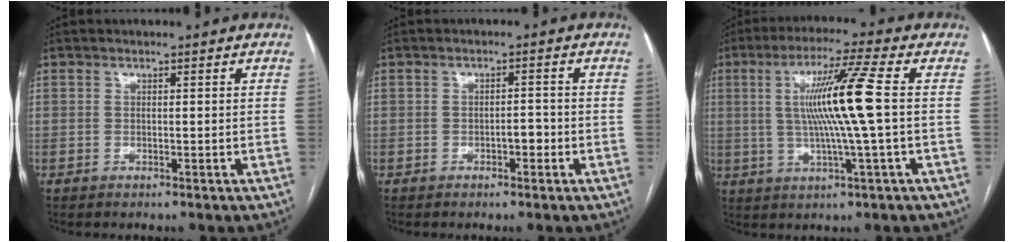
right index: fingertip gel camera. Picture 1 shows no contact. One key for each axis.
{"total": 2.0, "fx": -0.9, "fy": 0.8, "fz": 1.6, "tx": -0.021, "ty": 0.004, "tz": -0.014}
{"total": 11.3, "fx": 0.9, "fy": -1.5, "fz": 11.2, "tx": -0.209, "ty": 0.003, "tz": 0.017}